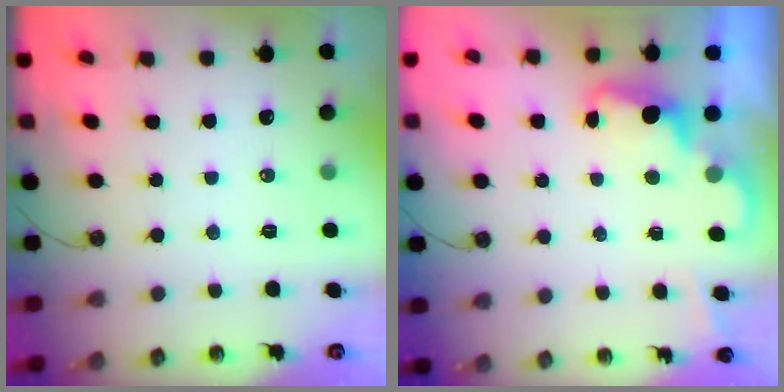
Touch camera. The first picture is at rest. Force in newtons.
{"total": 2.4, "press": 2.3, "slide": 0.5}